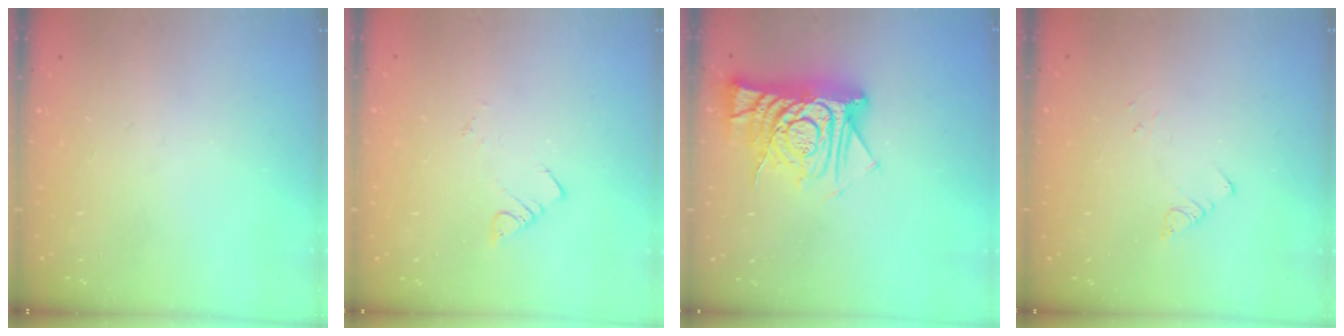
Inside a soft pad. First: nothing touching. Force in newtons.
{"total": 1.9, "press": 1.9, "slide": 0.1}
{"total": 12.6, "press": 12.6, "slide": 1.1}
{"total": 1.9, "press": 1.9, "slide": 0.2}